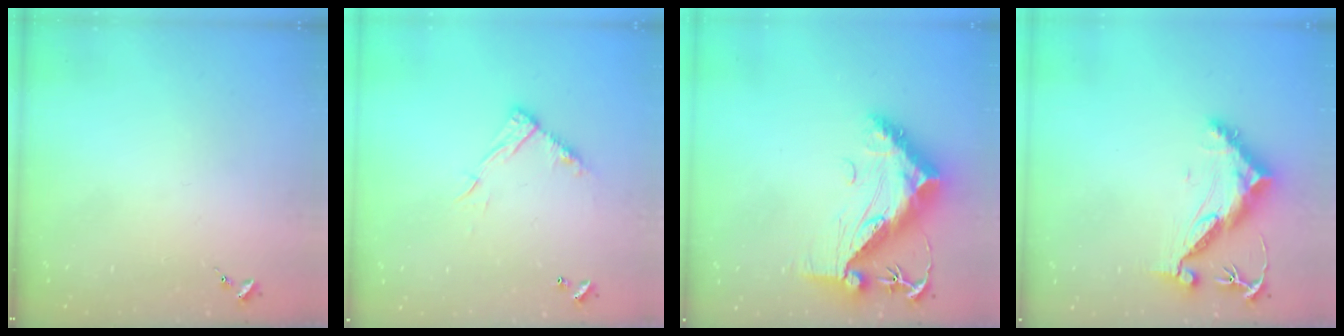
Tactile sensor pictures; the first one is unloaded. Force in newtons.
{"total": 10.6, "press": 10.6, "slide": 0.4}
{"total": 19.4, "press": 19.3, "slide": 1.7}
{"total": 11.4, "press": 11.4, "slide": 0.8}